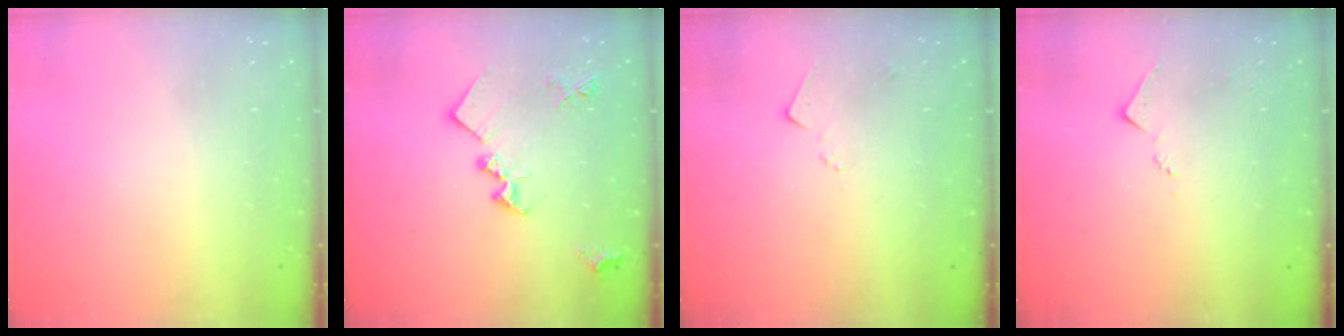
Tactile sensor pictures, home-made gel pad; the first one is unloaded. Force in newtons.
{"total": 14.1, "press": 14.1, "slide": 0.6}
{"total": 5.4, "press": 5.3, "slide": 0.6}
{"total": 6.1, "press": 6.1, "slide": 0.7}